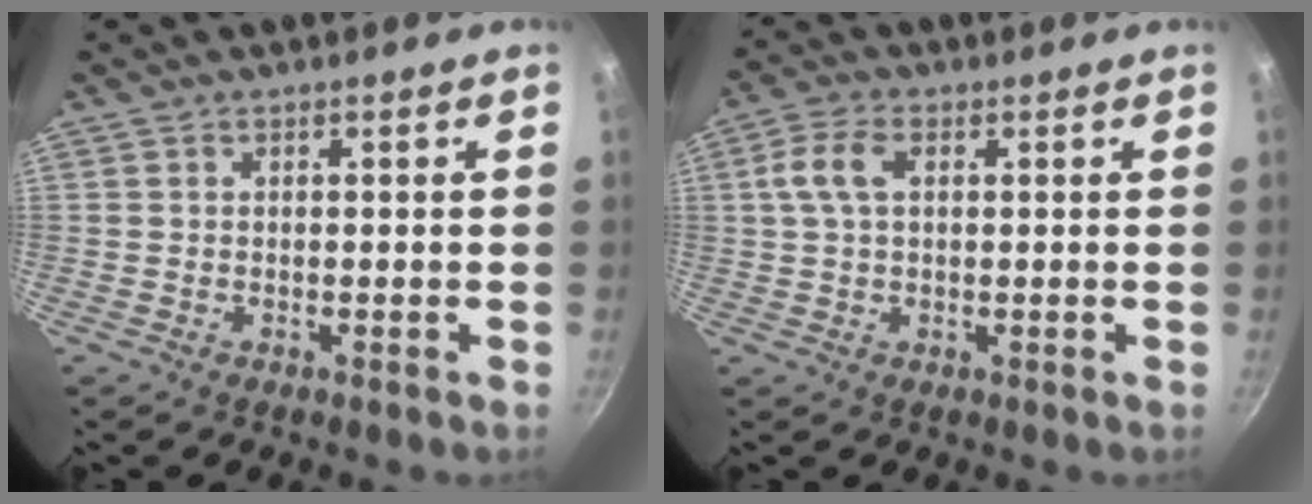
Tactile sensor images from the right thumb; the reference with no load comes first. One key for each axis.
{"total": 5.7, "fx": 1.4, "fy": 3.3, "fz": 4.4, "tx": -0.101, "ty": 0.014, "tz": 0.025}